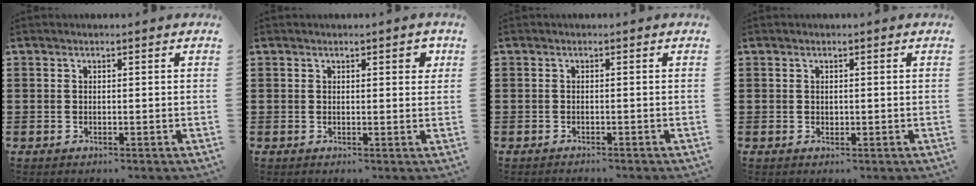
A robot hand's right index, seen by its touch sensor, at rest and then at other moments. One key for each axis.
{"total": 1.2, "fx": 0.5, "fy": 0.6, "fz": 0.9, "tx": -0.002, "ty": -0.001, "tz": 0.003}
{"total": 0.8, "fx": -0.8, "fy": -0.1, "fz": -0.1, "tx": 0.000, "ty": -0.004, "tz": -0.016}
{"total": 0.6, "fx": 0.2, "fy": 0.5, "fz": 0.2, "tx": -0.005, "ty": 0.003, "tz": 0.004}